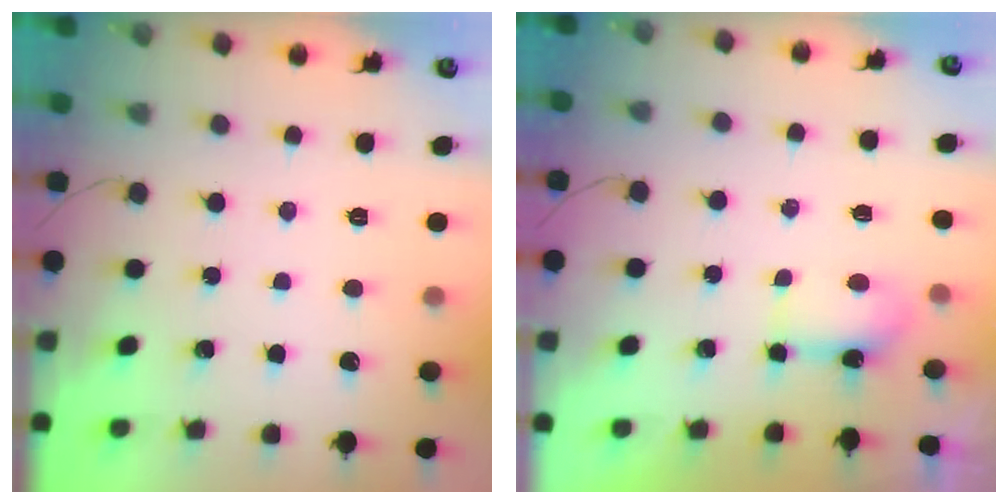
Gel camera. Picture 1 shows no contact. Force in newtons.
{"total": 4.7, "press": 4.6, "slide": 0.9}